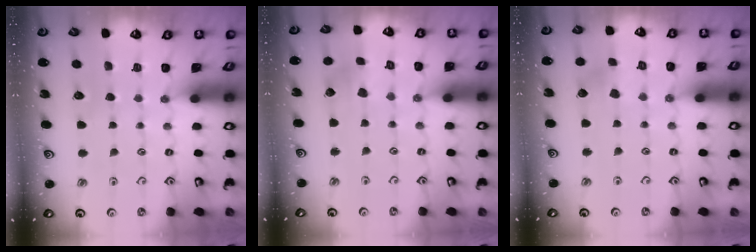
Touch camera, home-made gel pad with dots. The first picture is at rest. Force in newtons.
{"total": 2.3, "press": 2.2, "slide": 0.4}
{"total": 4.2, "press": 4.1, "slide": 0.5}